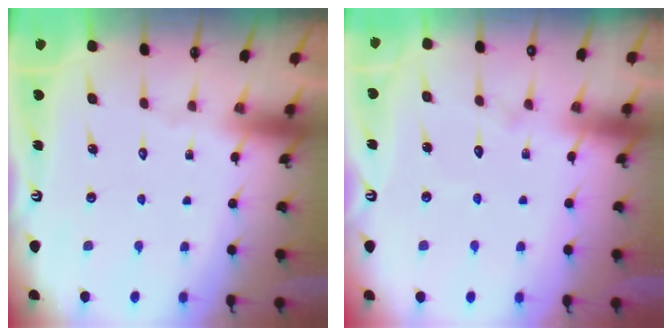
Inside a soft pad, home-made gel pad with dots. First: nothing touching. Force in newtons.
{"total": 6.3, "press": 6.3, "slide": 0.6}